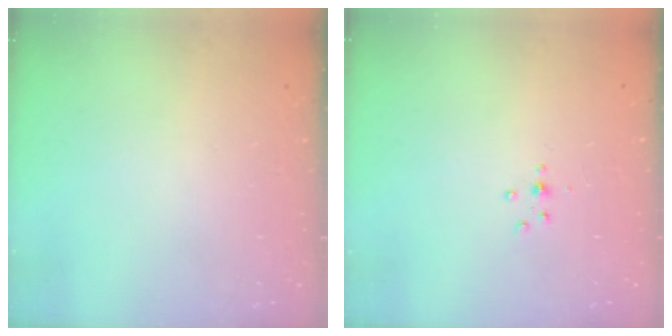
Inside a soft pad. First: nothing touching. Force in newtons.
{"total": 4.3, "press": 4.0, "slide": 1.7}